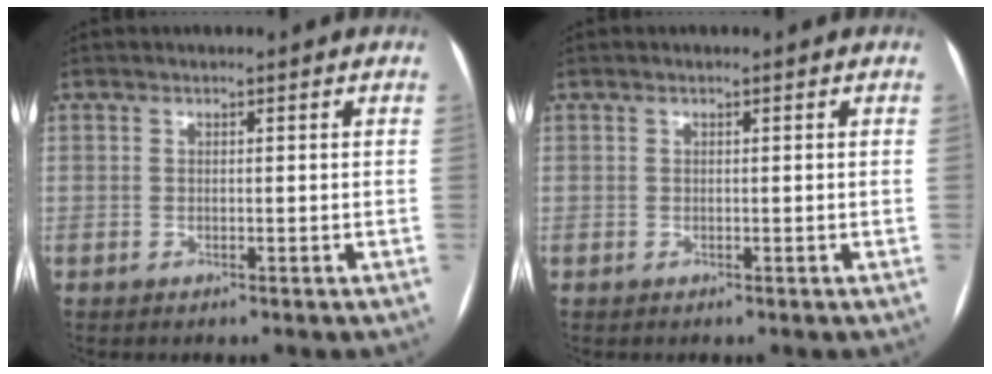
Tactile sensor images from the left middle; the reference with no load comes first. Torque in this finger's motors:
{"motor_torque": [-0.13, 0.01, -0.06, -0.04]}